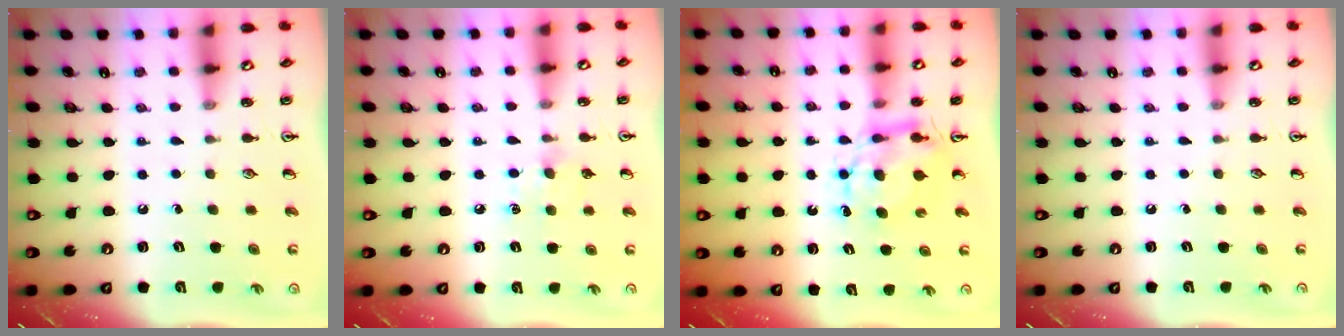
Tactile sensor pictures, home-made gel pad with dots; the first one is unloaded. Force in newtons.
{"total": 6.5, "press": 6.4, "slide": 1.1}
{"total": 6.4, "press": 6.4, "slide": 0.5}
{"total": 0.0}